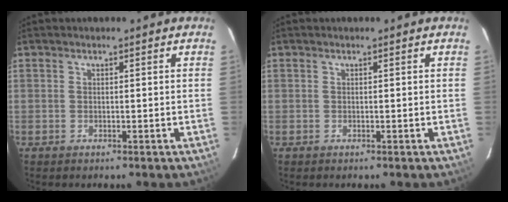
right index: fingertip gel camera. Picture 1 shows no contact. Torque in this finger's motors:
{"motor_torque": [0.09, -0.03, -0.01, 0.00]}